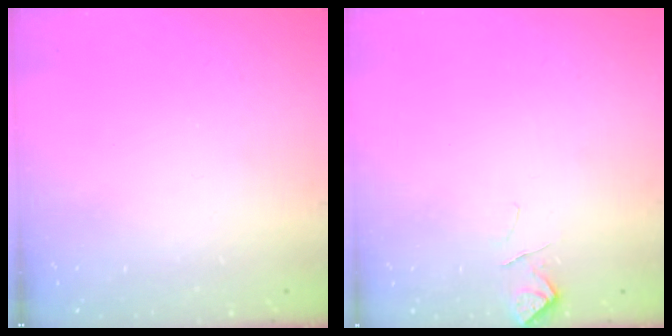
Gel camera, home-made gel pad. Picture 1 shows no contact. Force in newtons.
{"total": 0.8, "press": 0.3, "slide": 0.7}